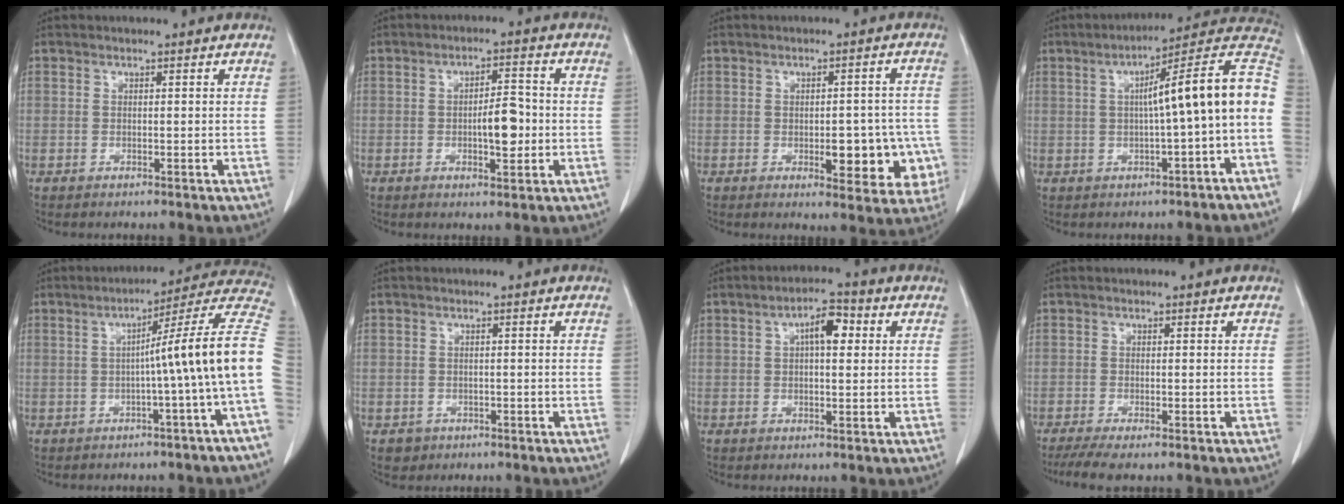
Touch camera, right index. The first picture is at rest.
{"total": 5.6, "force": [-0.9, 1.9, 5.2], "torque": [-0.081, 0.006, -0.008]}
{"total": 9.8, "force": [-2.8, 4.2, 8.4], "torque": [-0.081, 0.014, -0.025]}
{"total": 13.3, "force": [-0.6, 0.0, 13.3], "torque": [-0.179, 0.039, -0.016]}
{"total": 13.1, "force": [-1.2, -2.4, 12.8], "torque": [-0.149, 0.028, -0.027]}
{"total": 2.2, "force": [-1.0, 1.9, 0.0], "torque": [0.002, 0.008, -0.012]}
{"total": 5.2, "force": [1.3, 1.9, 4.7], "torque": [-0.076, 0.016, 0.019]}
{"total": 4.6, "force": [-3.5, 0.4, 2.9], "torque": [-0.049, -0.011, -0.059]}